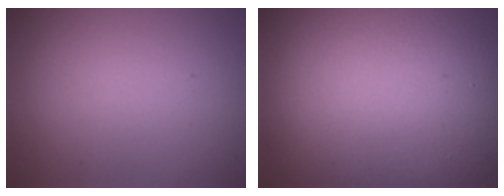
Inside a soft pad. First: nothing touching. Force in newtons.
{"total": 19.7, "press": 19.6, "slide": 1.3}